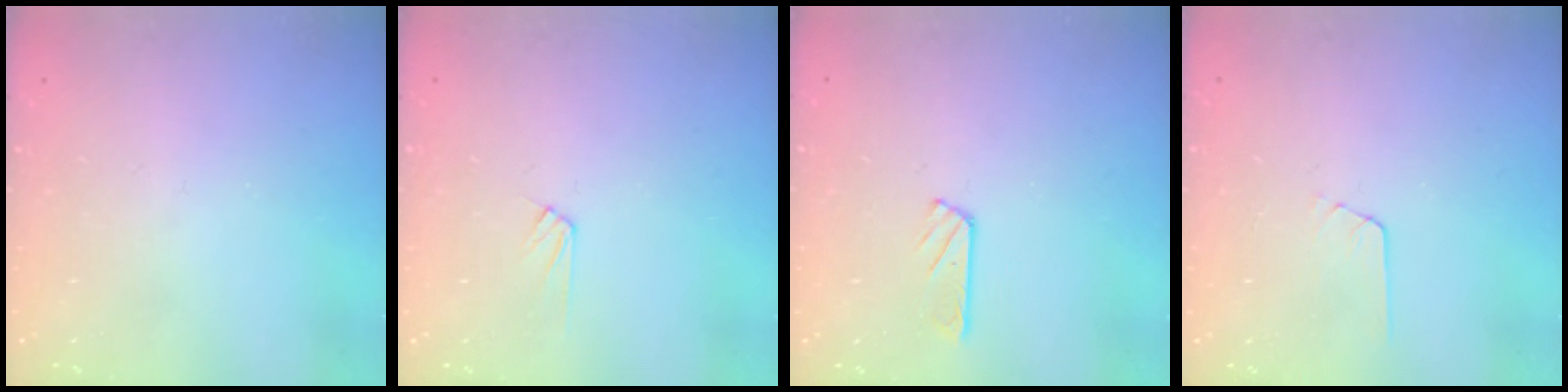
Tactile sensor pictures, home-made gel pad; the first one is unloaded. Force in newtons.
{"total": 4.6, "press": 4.6, "slide": 0.6}
{"total": 2.9, "press": 2.9, "slide": 0.3}
{"total": 3.7, "press": 3.7, "slide": 0.4}